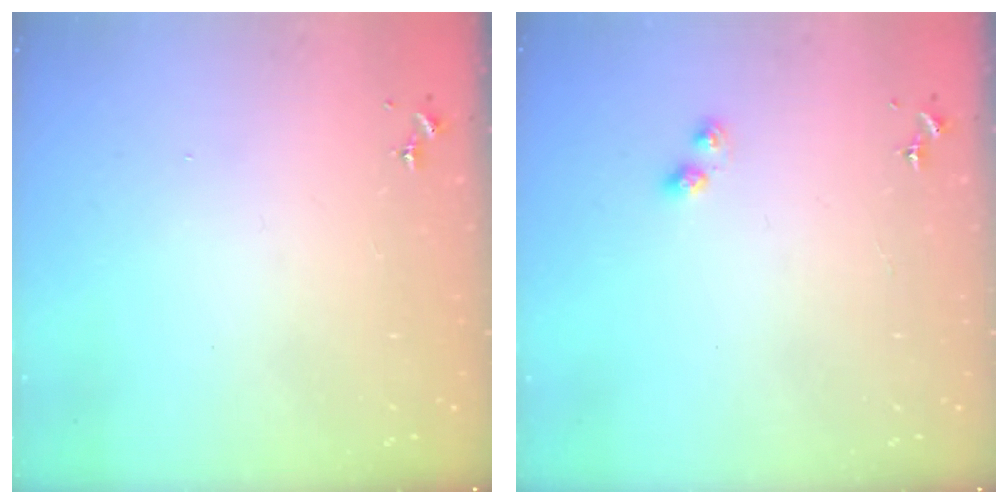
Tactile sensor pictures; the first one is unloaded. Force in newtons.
{"total": 3.0, "press": 3.0, "slide": 0.4}